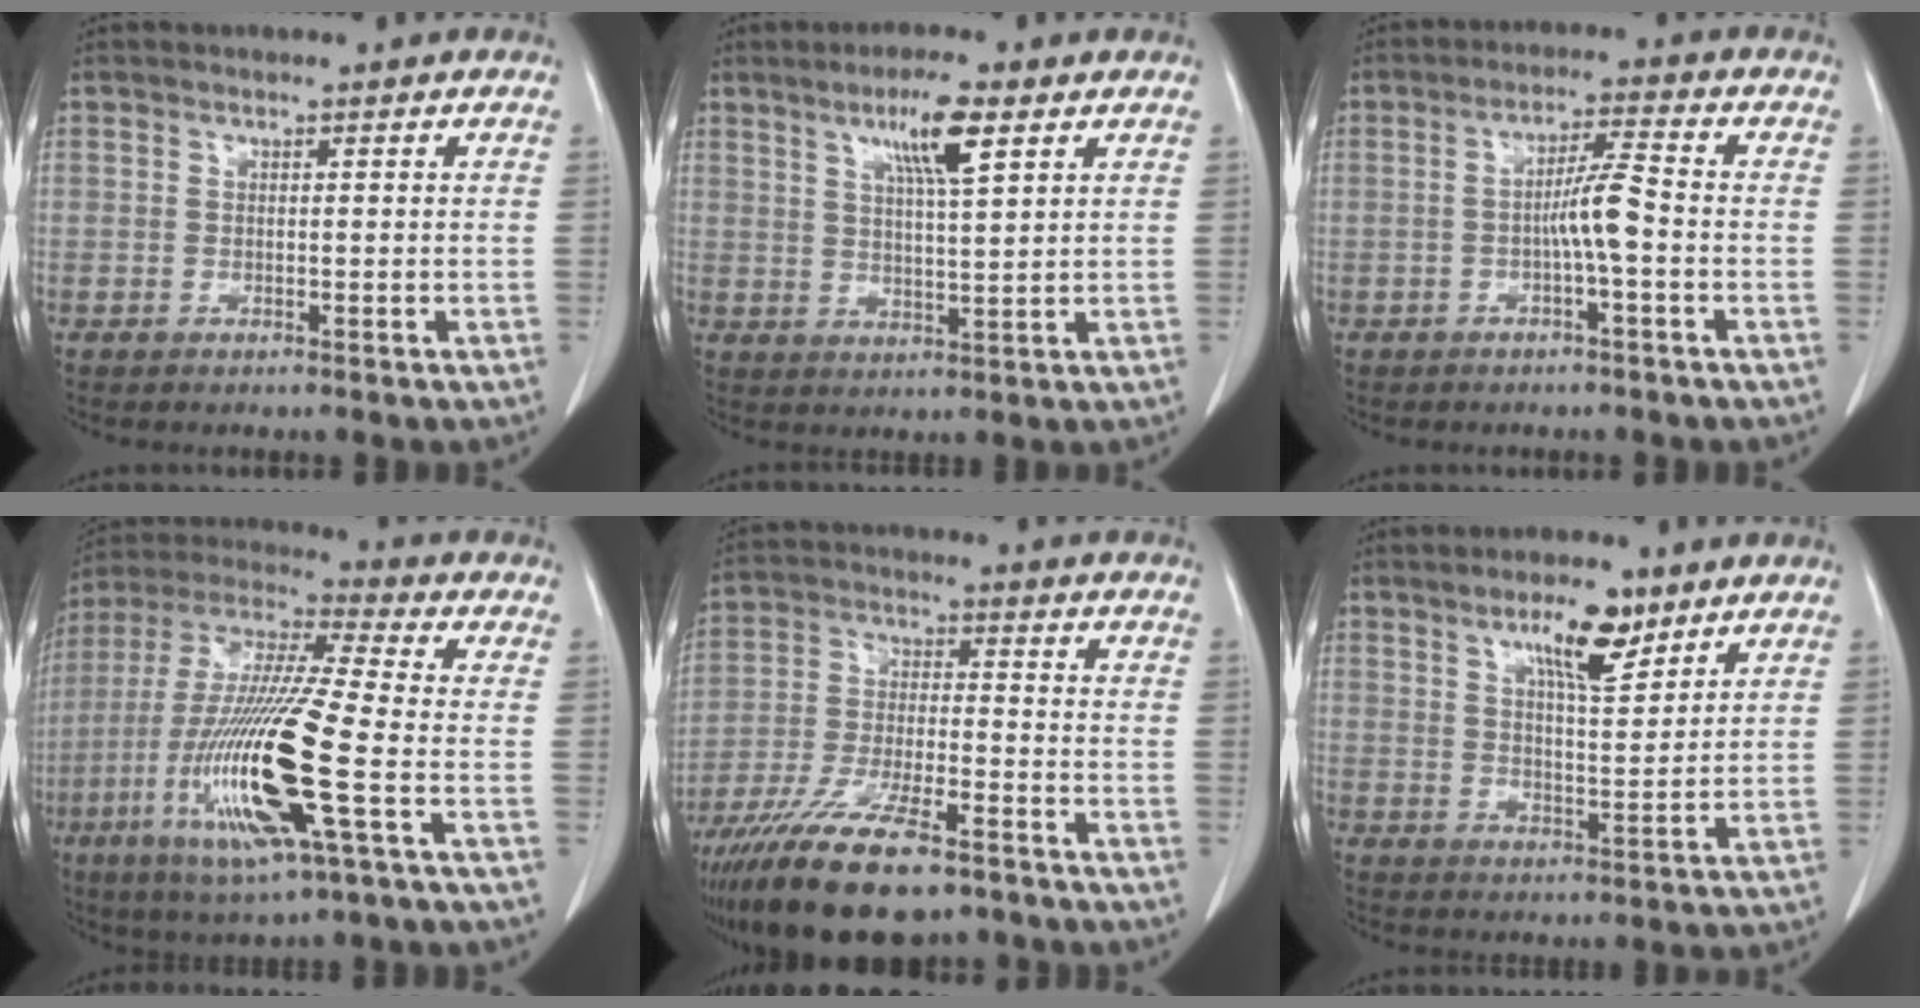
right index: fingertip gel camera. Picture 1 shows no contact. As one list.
[{"total": 7.2, "force": [3.8, 0.5, 6.1], "torque": [-0.109, 0.002, 0.065]}, {"total": 5.2, "force": [-1.3, -0.1, 5.0], "torque": [-0.089, 0.010, -0.023]}, {"total": 19.4, "force": [-5.8, 0.9, 18.5], "torque": [-0.396, -0.024, -0.112]}, {"total": 16.9, "force": [-11.9, 4.1, 11.2], "torque": [-0.227, -0.028, -0.216]}, {"total": 7.8, "force": [4.9, 1.9, 5.7], "torque": [-0.100, 0.000, 0.085]}]